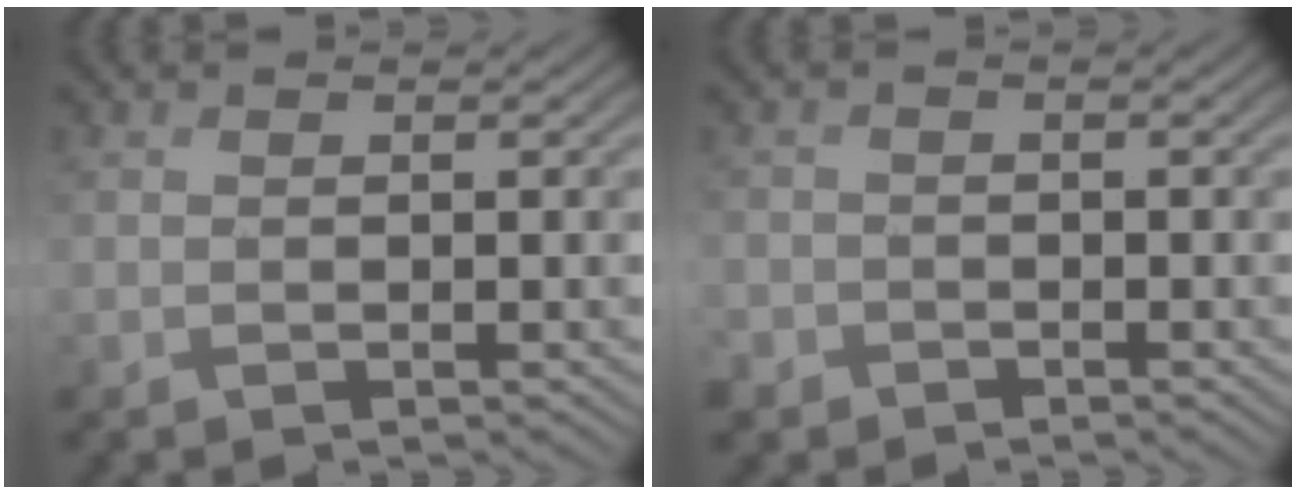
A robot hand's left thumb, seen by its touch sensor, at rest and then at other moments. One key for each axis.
{"total": 2.2, "fx": -1.2, "fy": 1.8, "fz": 0.1, "tx": -0.004, "ty": -0.006, "tz": -0.029}